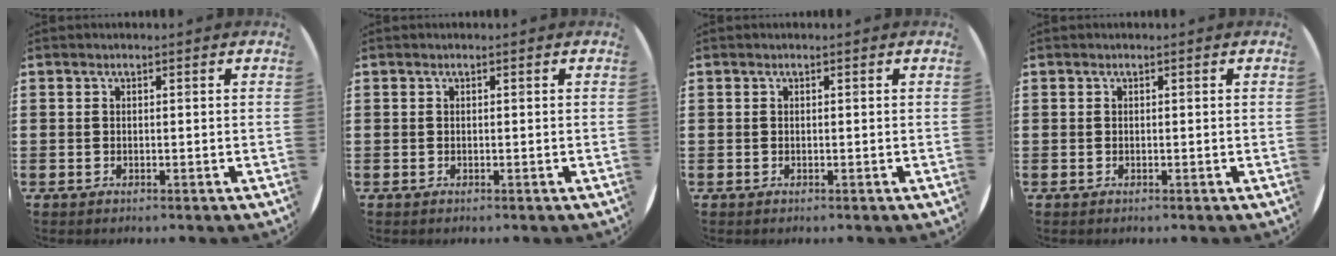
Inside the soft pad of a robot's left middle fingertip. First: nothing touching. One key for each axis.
{"total": 0.0}
{"total": 0.0}
{"total": 0.0}